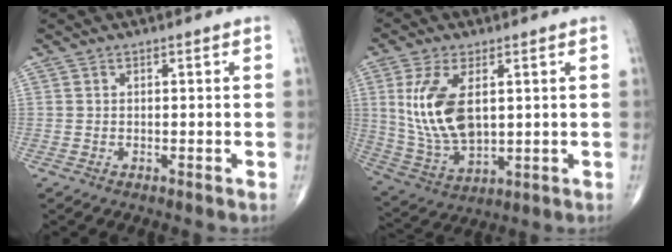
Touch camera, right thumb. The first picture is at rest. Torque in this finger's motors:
{"motor_torque": [-0.79, 0.98, 1.10, 0.38, 0.18]}